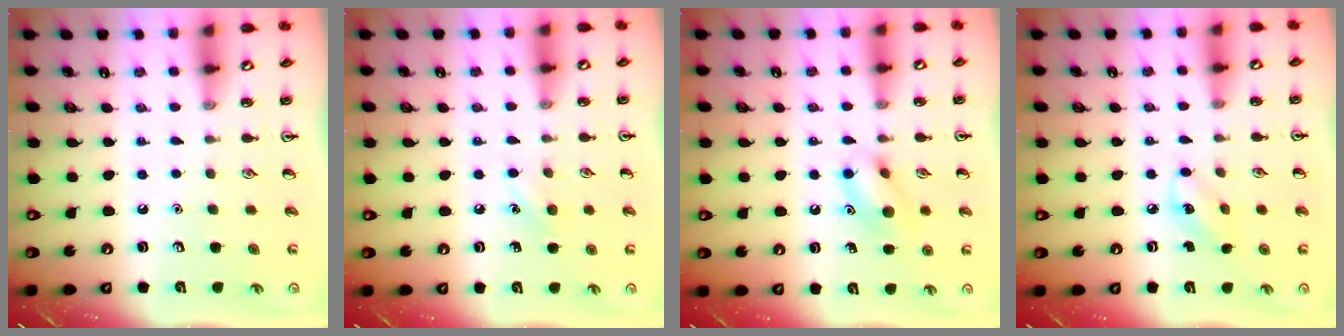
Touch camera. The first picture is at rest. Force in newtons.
{"total": 6.3, "press": 6.0, "slide": 1.9}
{"total": 11.0, "press": 11.0, "slide": 0.6}
{"total": 4.2, "press": 4.1, "slide": 1.1}